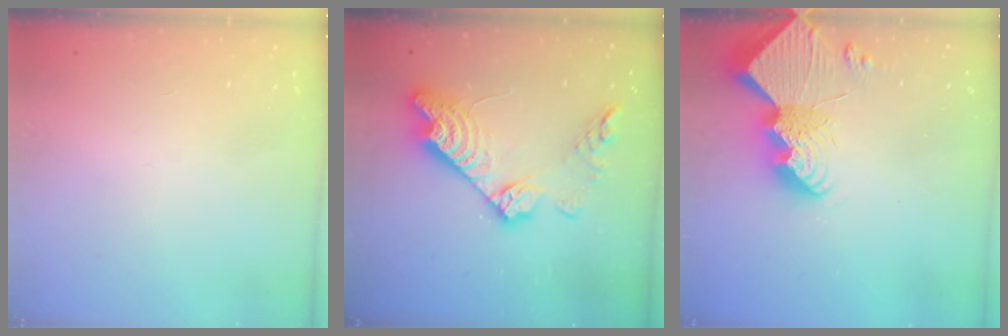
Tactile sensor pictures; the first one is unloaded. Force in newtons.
{"total": 18.0, "press": 17.9, "slide": 1.5}
{"total": 16.8, "press": 16.8, "slide": 1.7}